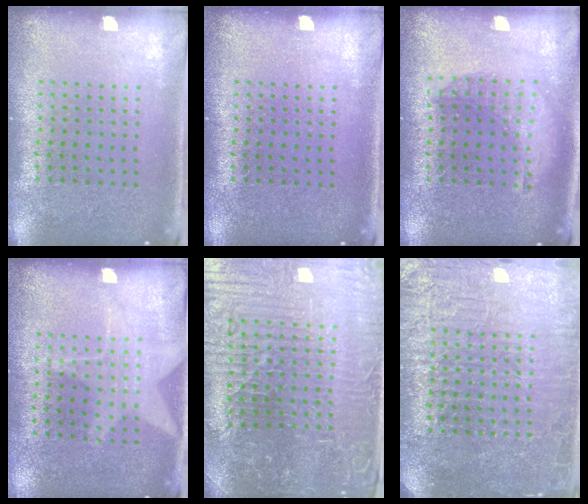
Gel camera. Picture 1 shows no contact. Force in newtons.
{"total": 0.0}
{"total": 1.4, "press": 1.4, "slide": 0.3}
{"total": 1.2, "press": 0.9, "slide": 0.8}
{"total": 5.1, "press": 5.0, "slide": 1.3}
{"total": 5.1, "press": 5.0, "slide": 0.8}